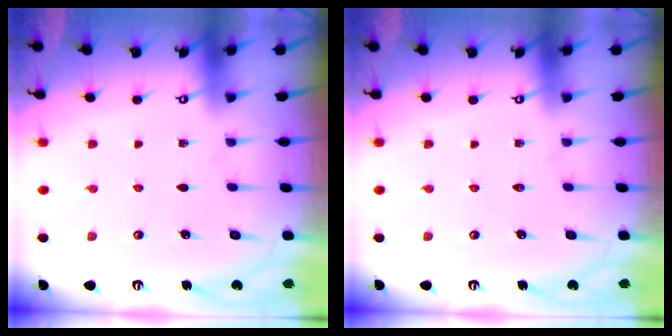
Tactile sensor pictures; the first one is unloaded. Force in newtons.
{"total": 0.0}